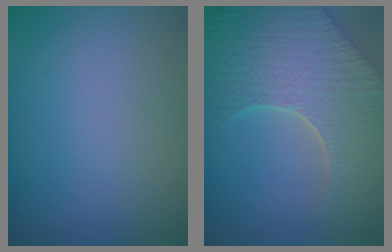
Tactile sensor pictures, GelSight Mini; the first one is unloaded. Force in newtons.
{"total": 9.1, "press": 6.4, "slide": 6.5}